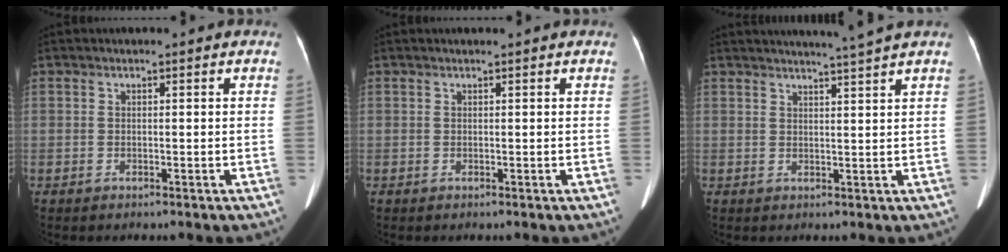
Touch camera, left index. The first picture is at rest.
{"total": 0.8, "force": [0.8, -0.1, 0.4], "torque": [-0.006, 0.010, 0.014]}
{"total": 5.2, "force": [4.5, -1.8, 2.0], "torque": [-0.031, -0.007, 0.058]}